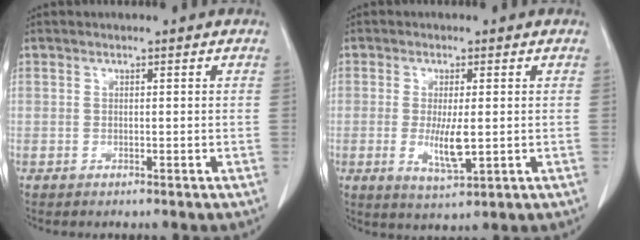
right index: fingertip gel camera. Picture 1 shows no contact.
{"total": 5.4, "force": [-0.5, 1.1, 5.3], "torque": [-0.100, -0.013, -0.006]}